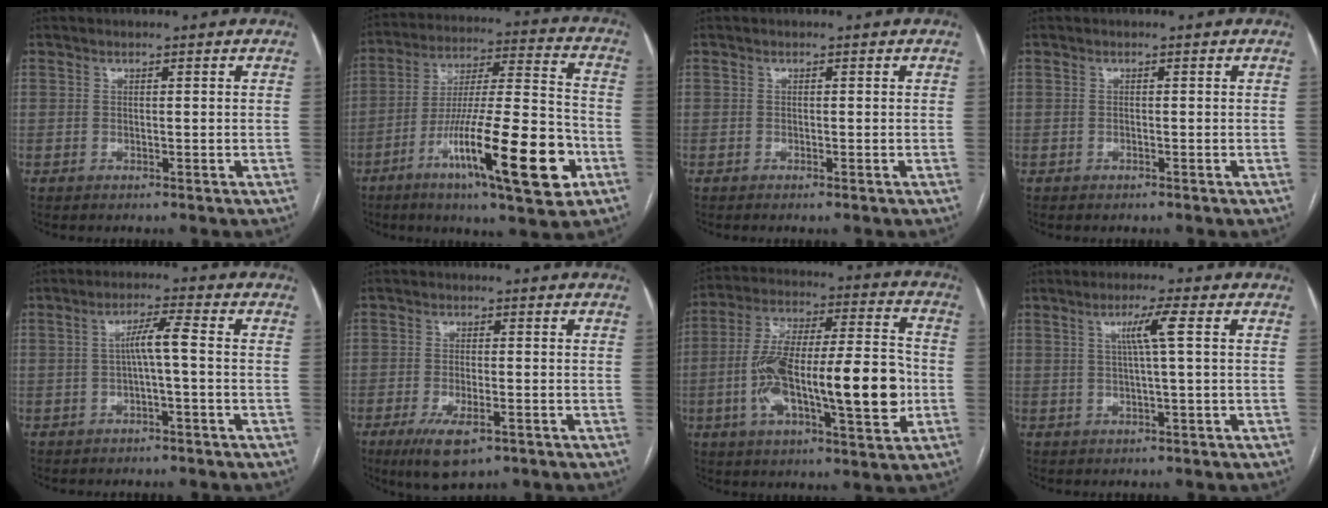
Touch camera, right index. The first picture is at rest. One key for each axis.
{"total": 20.9, "fx": -8.8, "fy": 2.4, "fz": 18.8, "tx": -0.305, "ty": -0.016, "tz": -0.142}
{"total": 0.7, "fx": -0.5, "fy": 0.0, "fz": 0.5, "tx": -0.010, "ty": -0.001, "tz": -0.007}
{"total": 0.5, "fx": -0.5, "fy": 0.1, "fz": 0.2, "tx": -0.008, "ty": 0.000, "tz": -0.007}
{"total": 4.2, "fx": -0.5, "fy": -0.1, "fz": 4.2, "tx": -0.073, "ty": 0.016, "tz": -0.005}
{"total": 6.9, "fx": -3.8, "fy": 2.1, "fz": 5.3, "tx": -0.097, "ty": -0.013, "tz": -0.057}
{"total": 22.0, "fx": -3.7, "fy": 5.0, "fz": 21.1, "tx": -0.361, "ty": 0.020, "tz": -0.052}
{"total": 4.1, "fx": 1.0, "fy": -0.7, "fz": 4.0, "tx": -0.074, "ty": 0.005, "tz": 0.019}